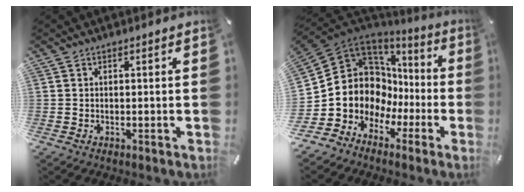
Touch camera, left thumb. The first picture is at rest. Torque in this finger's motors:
{"motor_torque": [-0.30, 2.35, 1.42, 1.35, 0.13]}